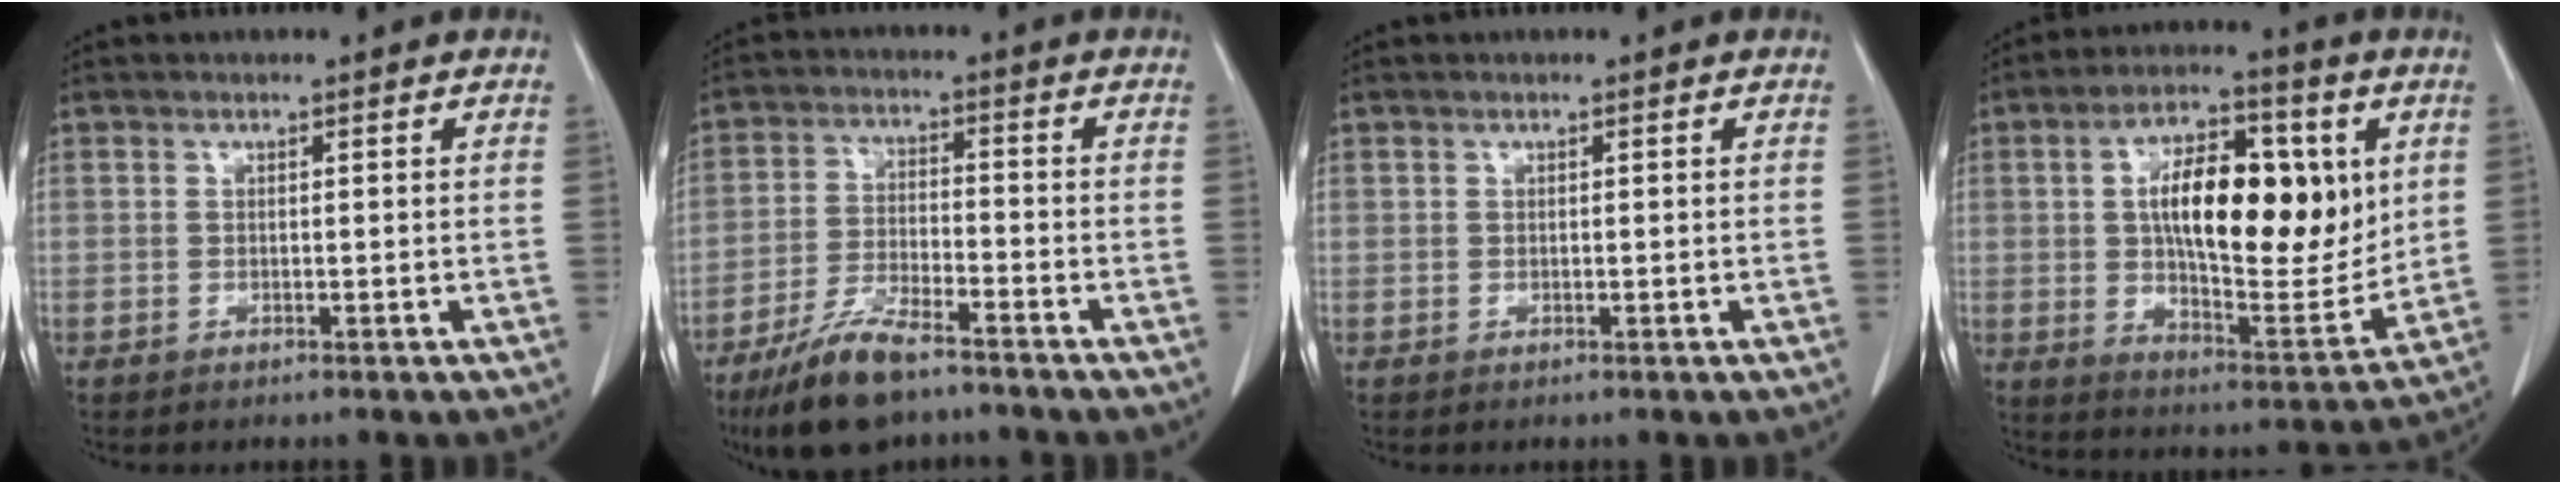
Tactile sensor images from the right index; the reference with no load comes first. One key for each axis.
{"total": 10.1, "fx": -7.5, "fy": 2.4, "fz": 6.3, "tx": -0.126, "ty": -0.022, "tz": -0.138}
{"total": 0.0}
{"total": 19.8, "fx": 4.1, "fy": 7.6, "fz": 17.8, "tx": -0.291, "ty": 0.011, "tz": 0.067}